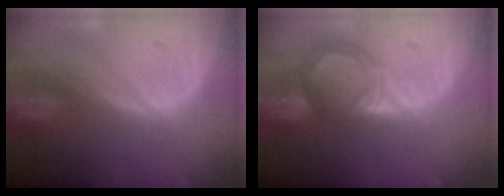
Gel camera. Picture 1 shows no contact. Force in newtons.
{"total": 5.5, "press": 5.2, "slide": 1.7}